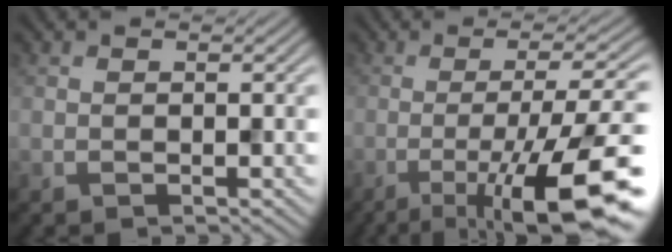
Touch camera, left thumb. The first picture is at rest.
{"total": 14.0, "force": [-5.8, 2.9, 12.4], "torque": [-0.173, 0.009, -0.092]}